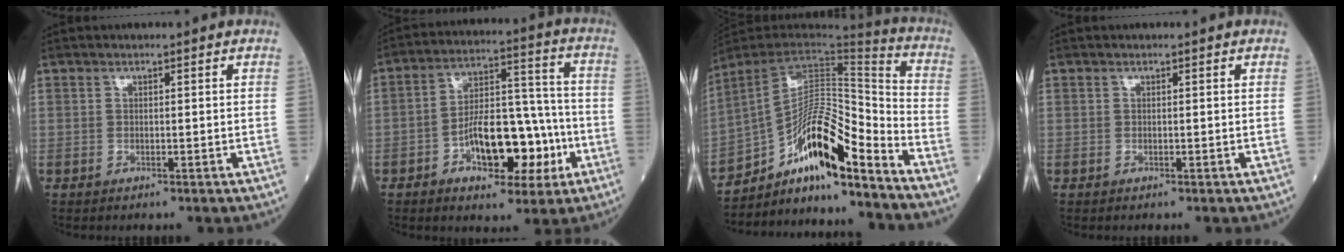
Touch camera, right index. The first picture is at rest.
{"total": 13.0, "force": [-4.6, 5.8, 10.6], "torque": [-0.178, 0.028, -0.068]}
{"total": 15.6, "force": [-11.4, 1.9, 10.5], "torque": [-0.171, 0.031, -0.193]}
{"total": 0.0}